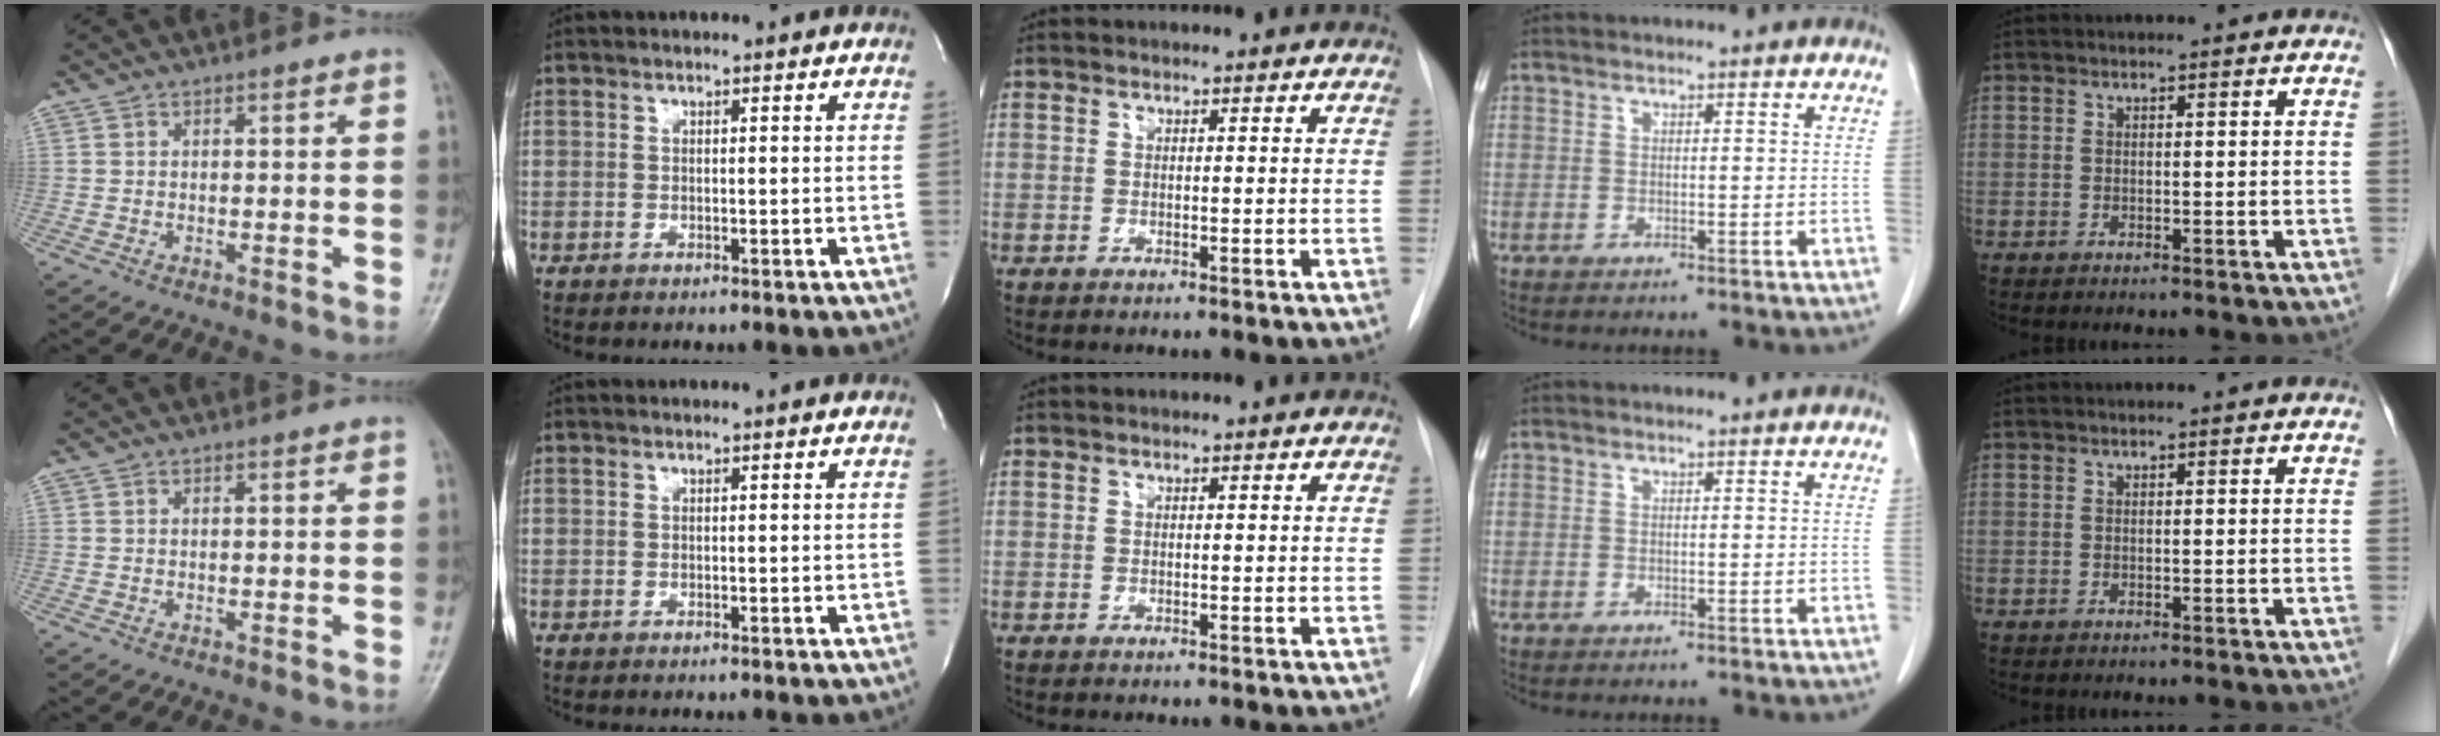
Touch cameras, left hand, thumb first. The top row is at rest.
{}